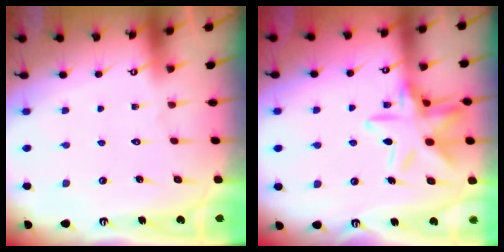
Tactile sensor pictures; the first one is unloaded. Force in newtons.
{"total": 14.6, "press": 14.6, "slide": 1.0}